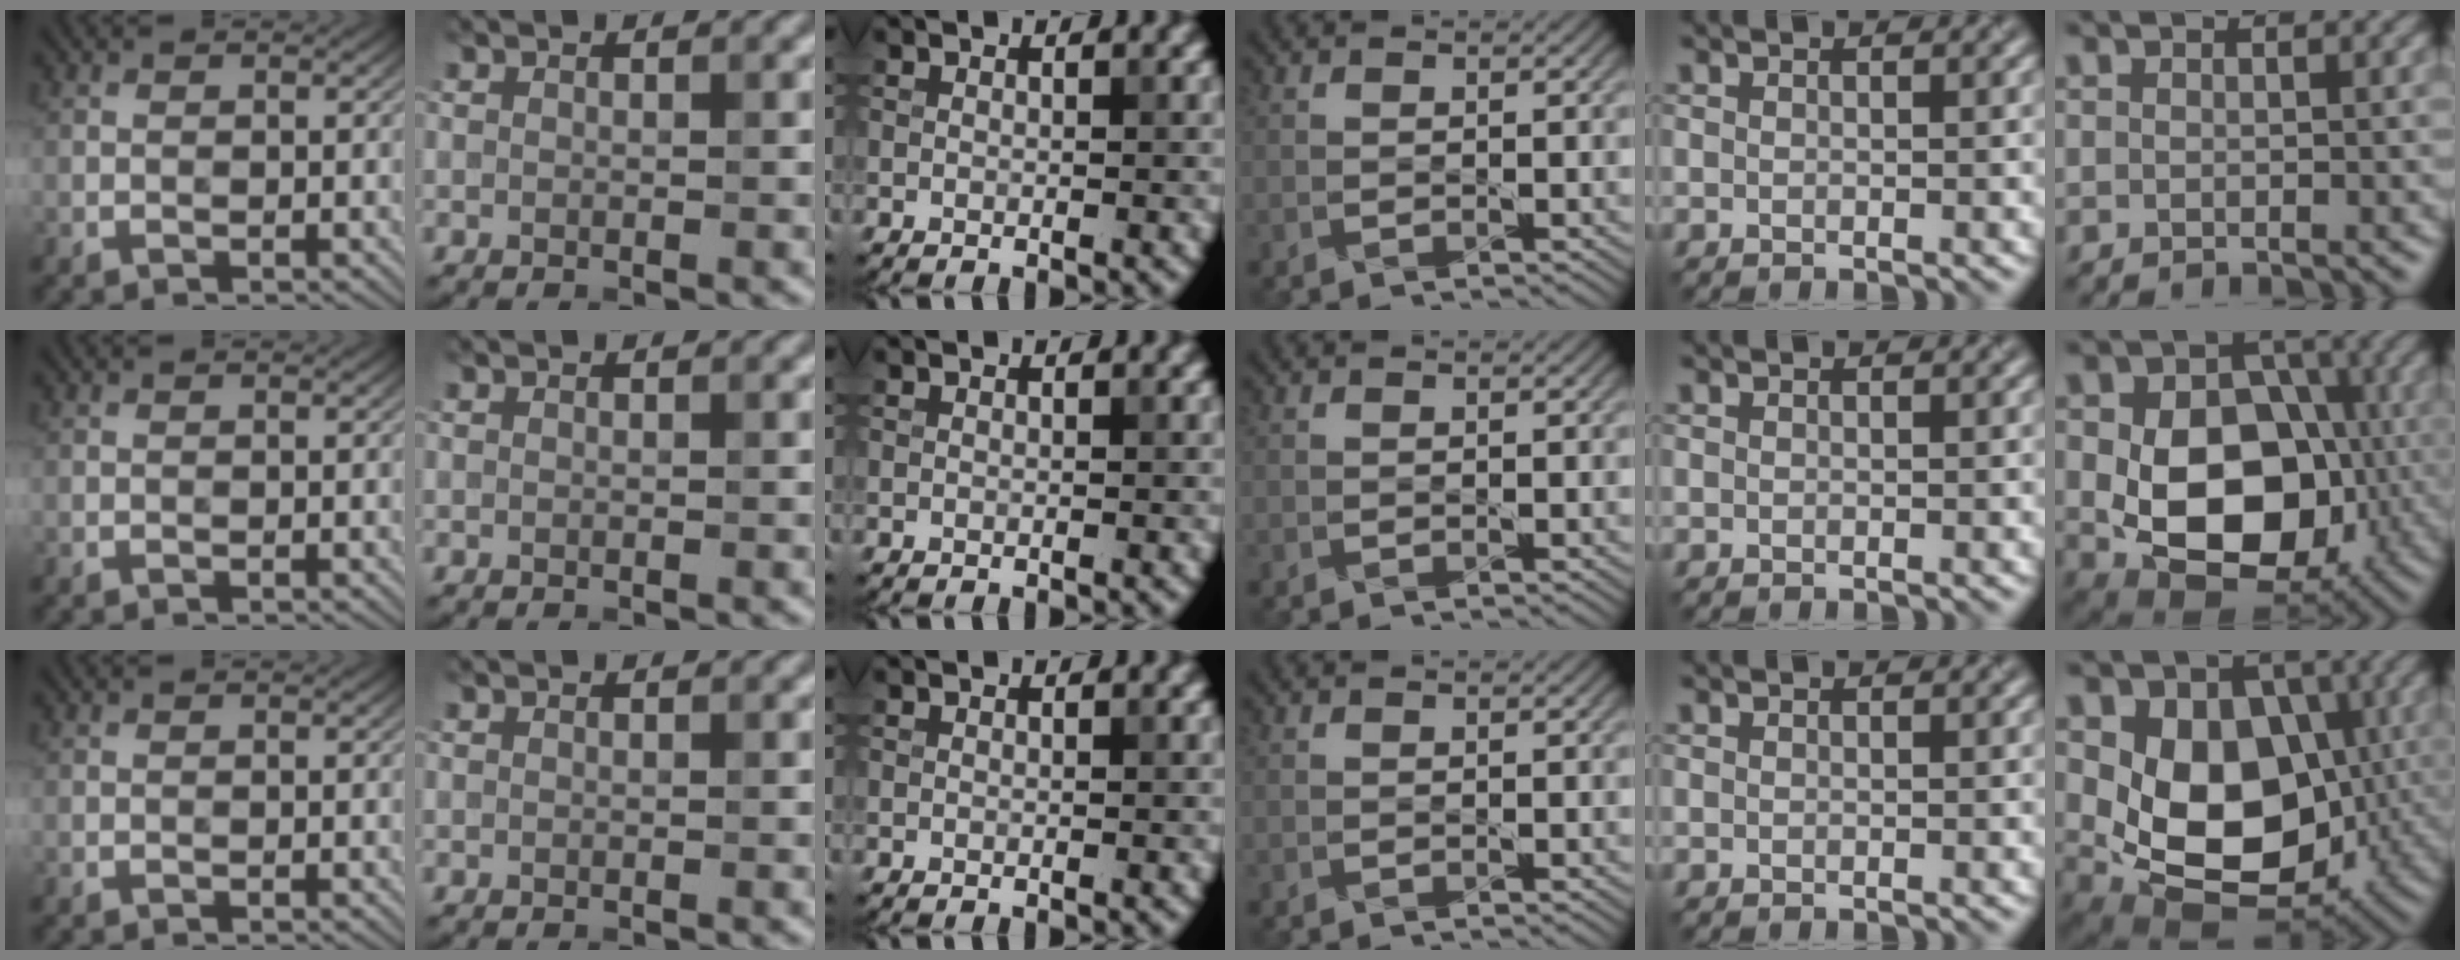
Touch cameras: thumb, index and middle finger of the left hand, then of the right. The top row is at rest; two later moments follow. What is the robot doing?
{"motion": "pour", "object": "pitcher"}